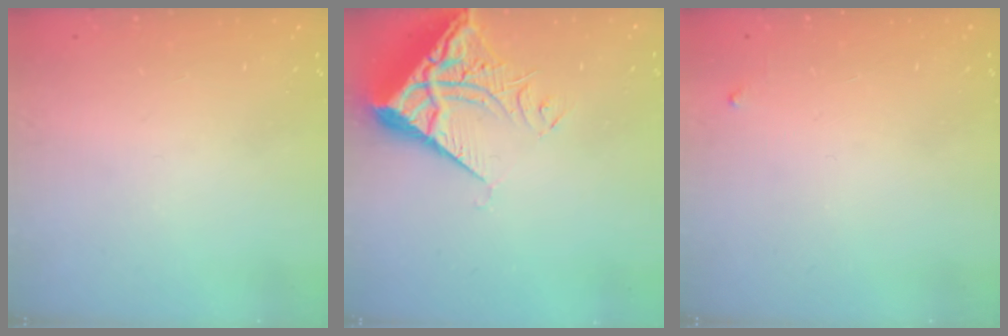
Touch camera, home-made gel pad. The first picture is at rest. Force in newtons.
{"total": 7.5, "press": 7.4, "slide": 1.0}
{"total": 3.6, "press": 3.6, "slide": 0.4}